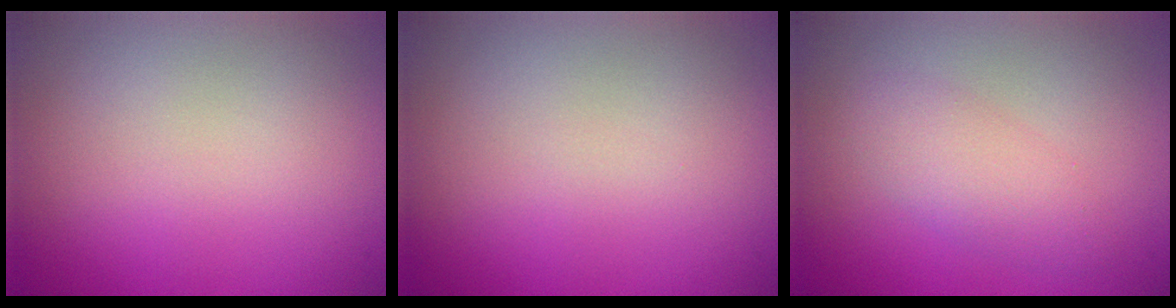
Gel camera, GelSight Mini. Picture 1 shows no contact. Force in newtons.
{"total": 0.0}
{"total": 2.7, "press": 2.7, "slide": 0.1}